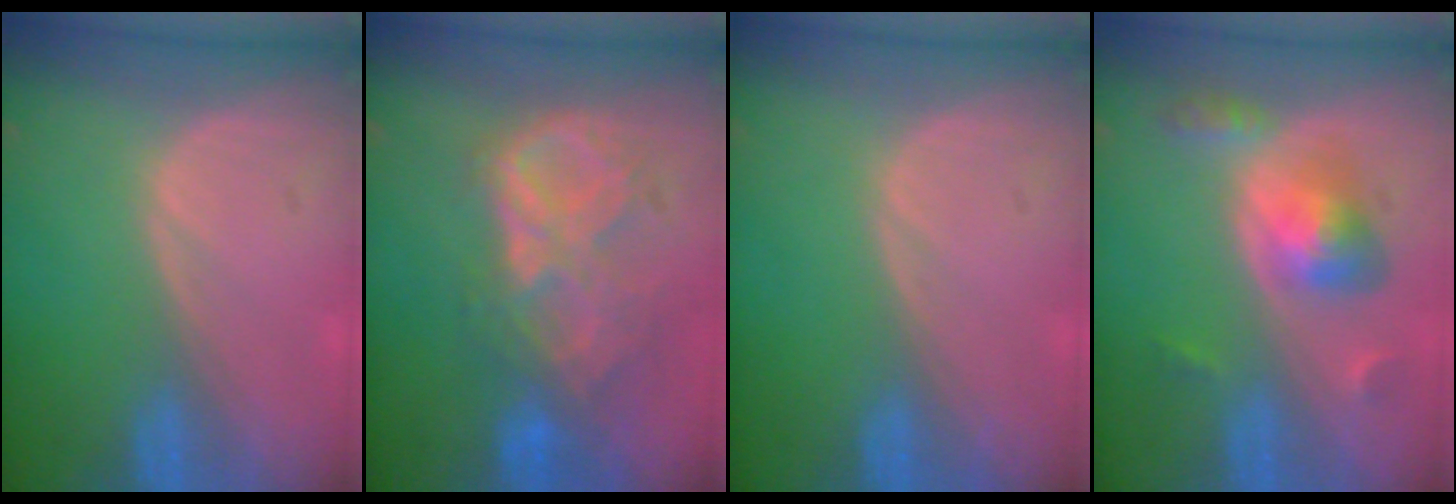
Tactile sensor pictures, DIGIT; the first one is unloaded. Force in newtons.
{"total": 9.1, "press": 7.9, "slide": 4.5}
{"total": 0.0}
{"total": 5.9, "press": 5.5, "slide": 1.9}